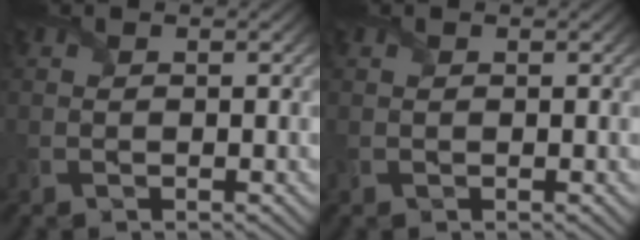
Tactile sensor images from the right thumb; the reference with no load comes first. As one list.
[{"total": 0.0}]